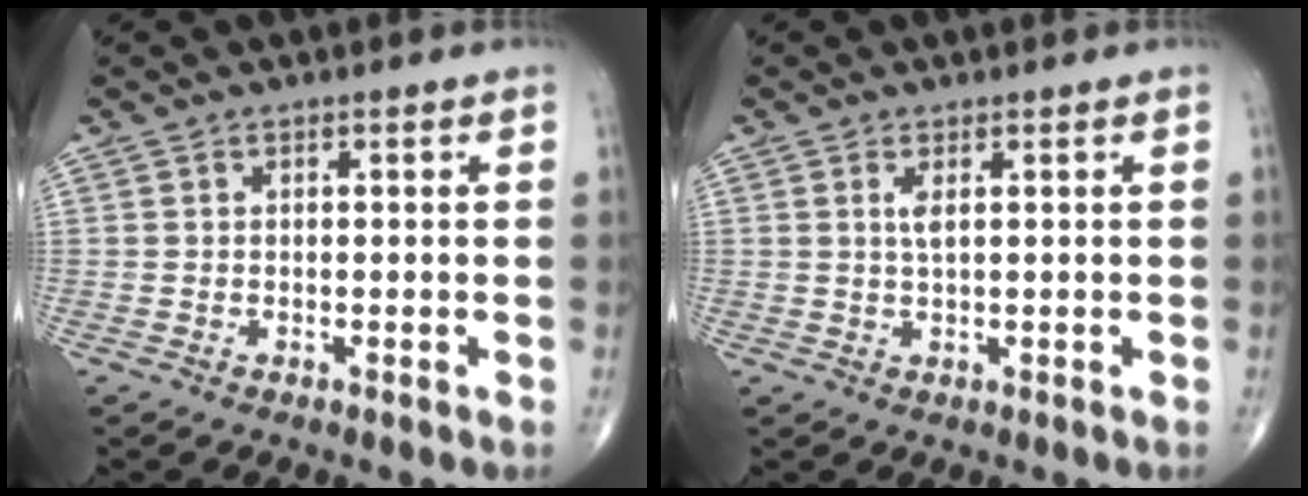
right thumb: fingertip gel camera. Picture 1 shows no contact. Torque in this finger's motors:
{"motor_torque": [0.75, 0.55, 0.14, -0.28, 0.04]}